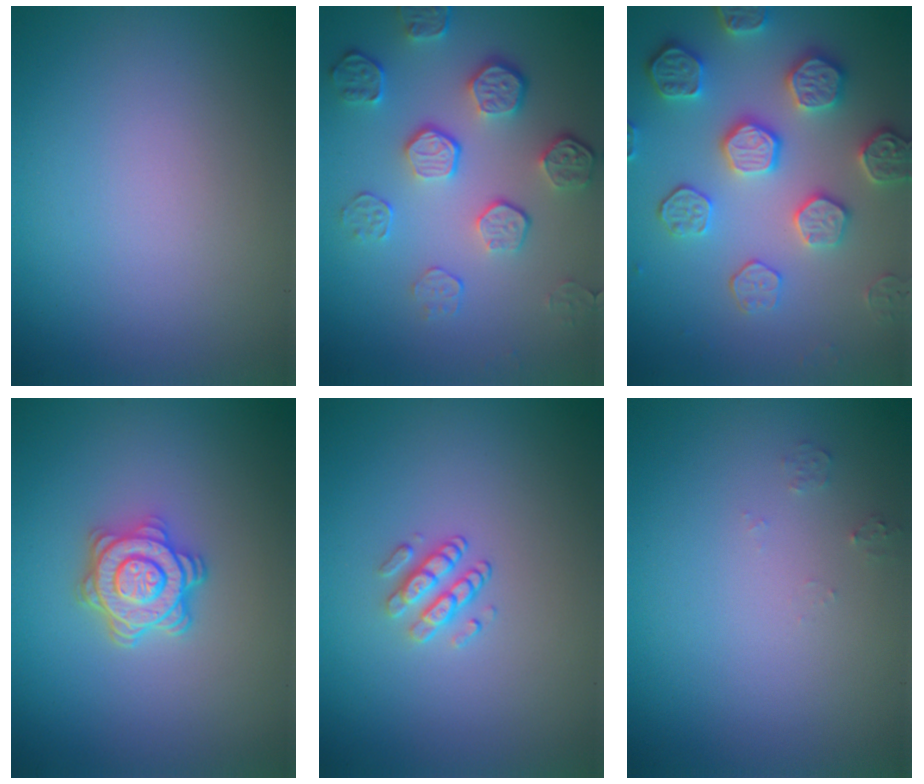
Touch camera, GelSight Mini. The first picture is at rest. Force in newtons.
{"total": 5.2, "press": 3.7, "slide": 3.6}
{"total": 5.6, "press": 5.1, "slide": 2.3}
{"total": 4.3, "press": 3.6, "slide": 2.3}
{"total": 1.8, "press": 1.3, "slide": 1.2}
{"total": 0.7, "press": 0.7, "slide": 0.1}